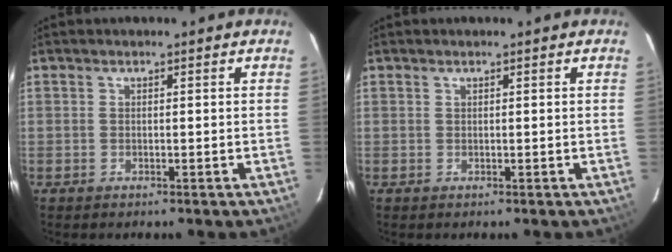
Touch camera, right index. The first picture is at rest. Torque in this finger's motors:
{"motor_torque": [-0.39, 0.14, -0.11, -0.01]}